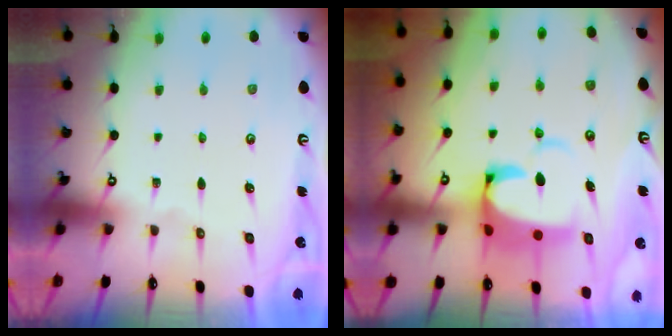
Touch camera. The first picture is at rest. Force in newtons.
{"total": 7.8, "press": 7.6, "slide": 1.5}